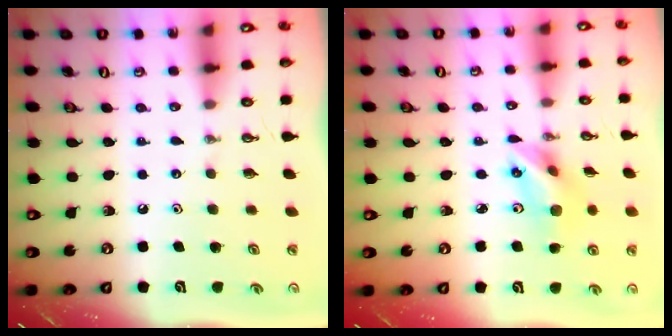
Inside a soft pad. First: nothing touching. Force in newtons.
{"total": 9.7, "press": 9.3, "slide": 2.7}